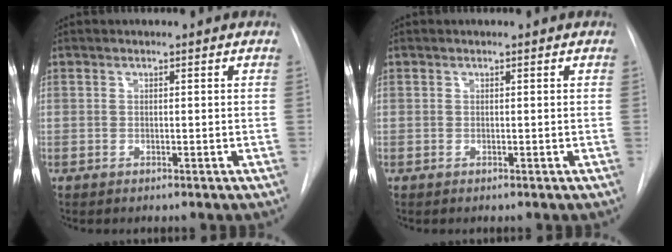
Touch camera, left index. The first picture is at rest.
{"total": 0.0}